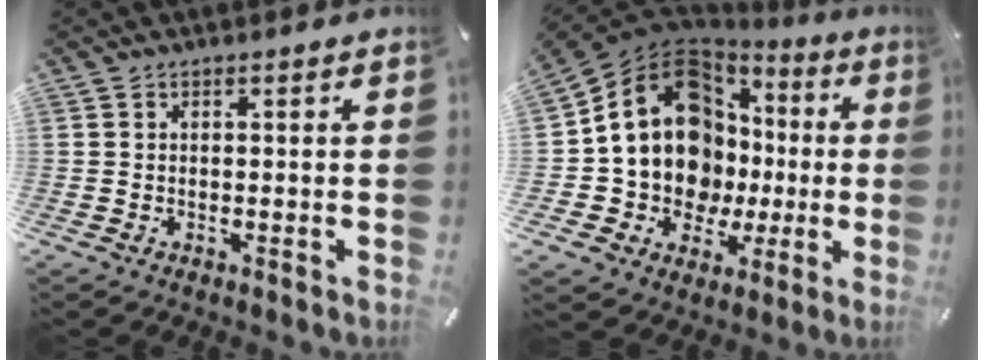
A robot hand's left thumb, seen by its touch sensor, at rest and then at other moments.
{"total": 16.9, "force": [3.2, 14.0, 8.9], "torque": [-0.195, -0.042, 0.066]}